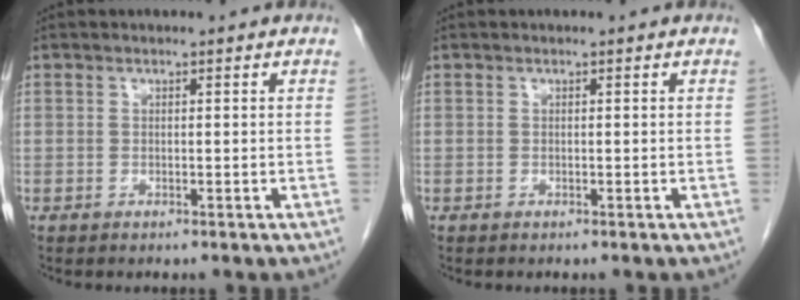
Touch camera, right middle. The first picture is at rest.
{"total": 0.0}